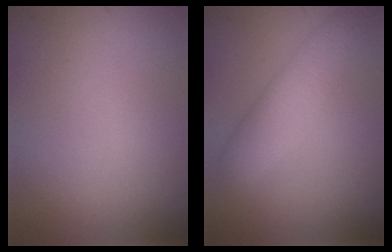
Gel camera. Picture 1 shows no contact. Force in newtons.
{"total": 3.6, "press": 3.6, "slide": 0.1}